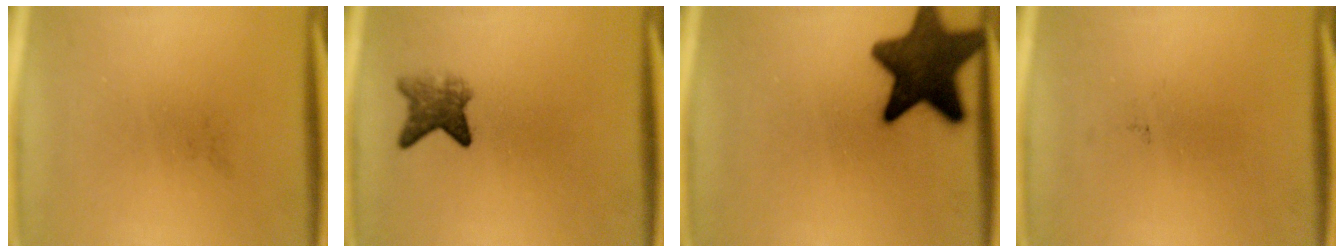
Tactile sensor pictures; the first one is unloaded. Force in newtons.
{"total": 3.9}
{"total": 14.1}
{"total": 0.0}